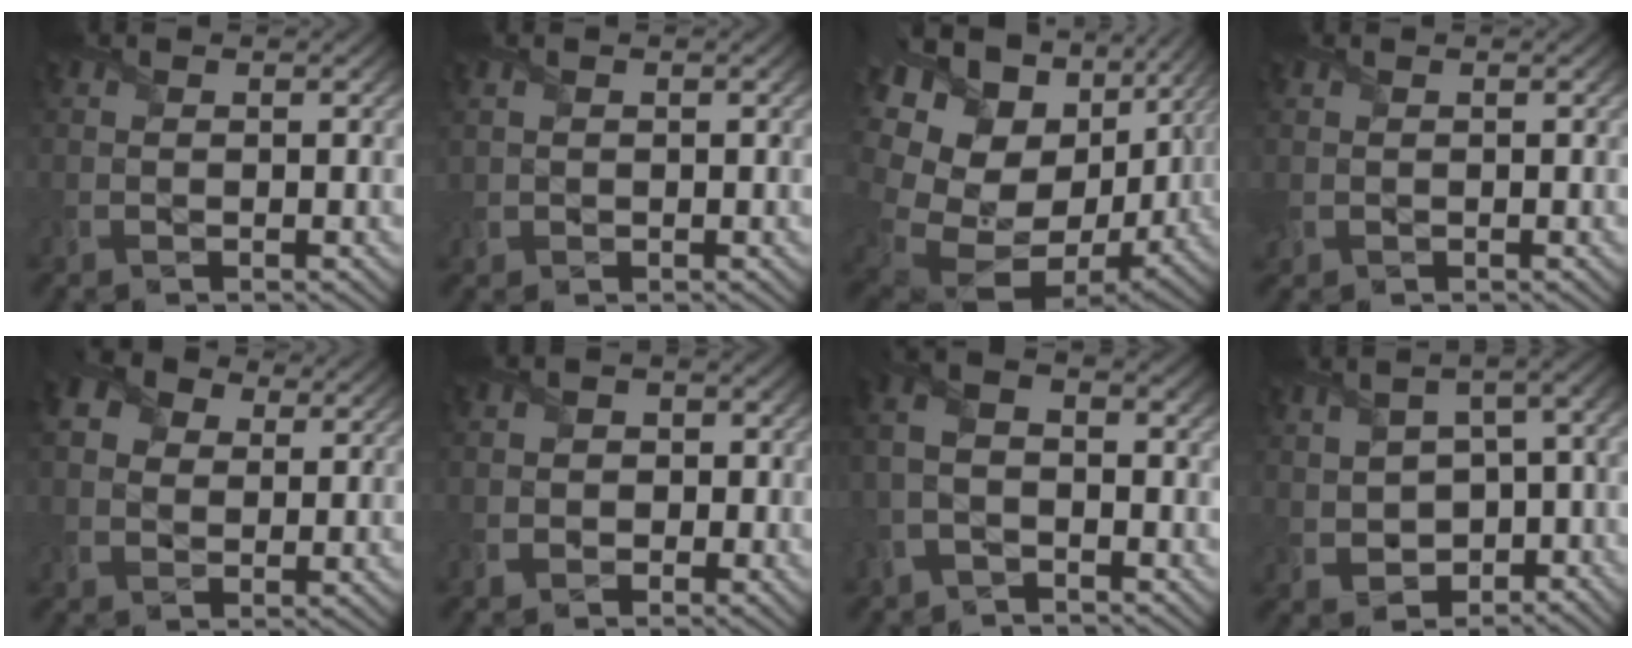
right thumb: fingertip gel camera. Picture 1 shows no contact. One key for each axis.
{"total": 1.0, "fx": 0.5, "fy": 0.7, "fz": 0.4, "tx": -0.018, "ty": -0.001, "tz": 0.012}
{"total": 19.8, "fx": 1.7, "fy": 14.7, "fz": 13.1, "tx": -0.300, "ty": -0.036, "tz": 0.073}
{"total": 0.6, "fx": 0.3, "fy": 0.6, "fz": 0.1, "tx": -0.010, "ty": -0.001, "tz": 0.006}
{"total": 6.4, "fx": 3.2, "fy": 4.3, "fz": 3.4, "tx": -0.102, "ty": 0.007, "tz": 0.054}
{"total": 2.5, "fx": -1.1, "fy": 2.1, "fz": 0.8, "tx": -0.002, "ty": 0.001, "tz": -0.034}
{"total": 6.2, "fx": -1.5, "fy": 3.4, "fz": 5.0, "tx": -0.120, "ty": 0.010, "tz": -0.041}
{"total": 8.2, "fx": -1.3, "fy": 5.2, "fz": 6.2, "tx": -0.122, "ty": -0.017, "tz": -0.015}